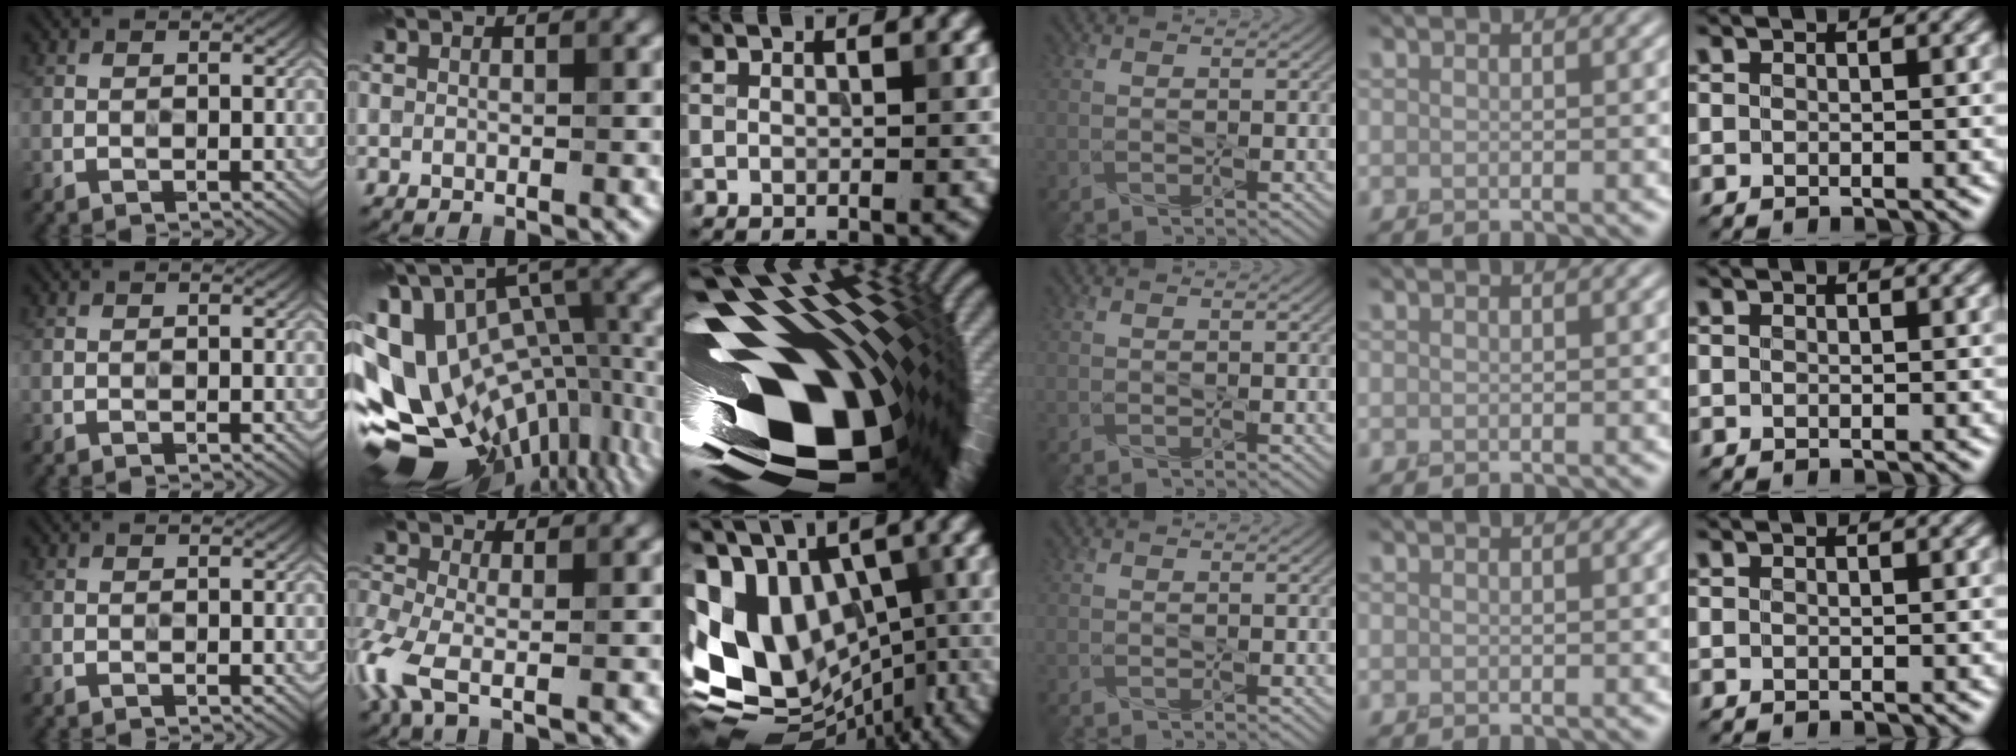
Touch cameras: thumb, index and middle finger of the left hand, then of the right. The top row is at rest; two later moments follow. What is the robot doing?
{"motion": "press", "object": "button"}